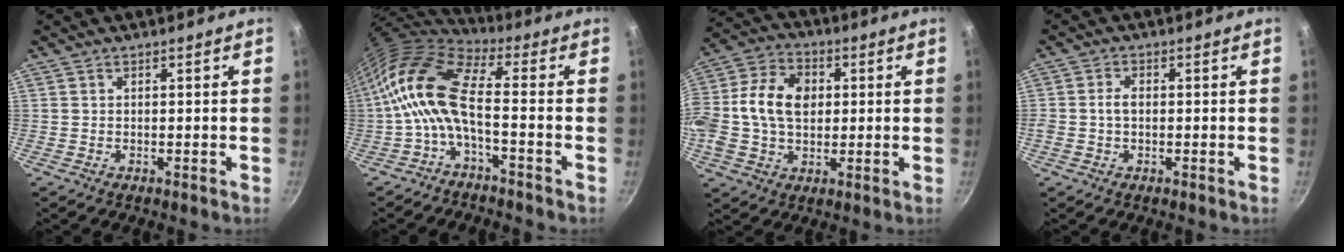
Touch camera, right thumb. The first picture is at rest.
{"total": 12.1, "force": [-2.2, 4.7, 11.0], "torque": [-0.232, 0.032, -0.055]}
{"total": 15.6, "force": [1.4, 11.3, 10.7], "torque": [-0.188, 0.019, 0.007]}
{"total": 2.5, "force": [-0.1, 1.7, 1.8], "torque": [-0.031, 0.009, -0.004]}